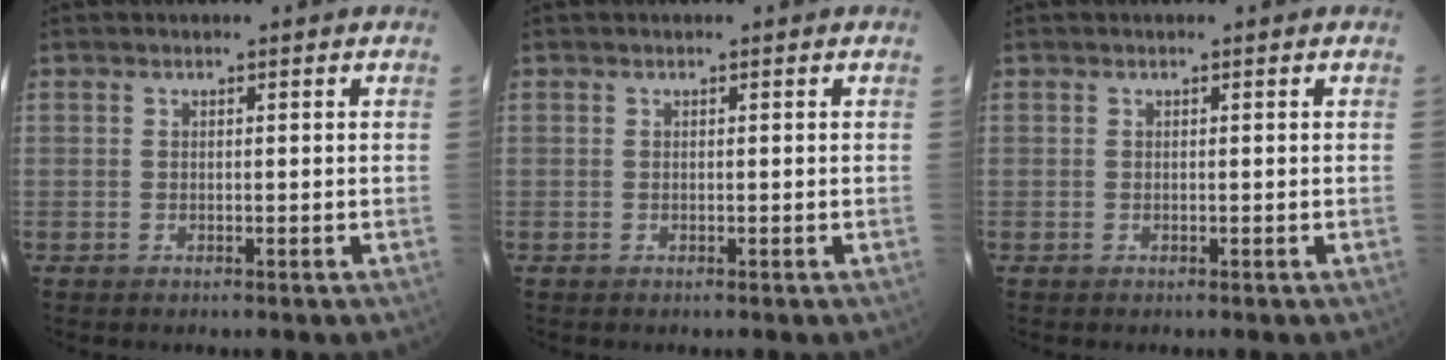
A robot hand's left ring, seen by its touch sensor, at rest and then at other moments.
{"total": 0.0}
{"total": 0.0}